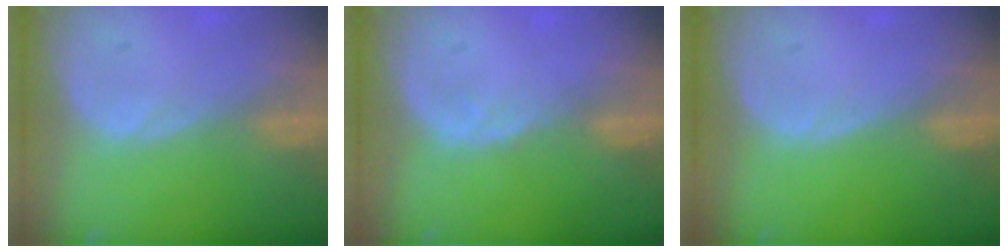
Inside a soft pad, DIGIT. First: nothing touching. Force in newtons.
{"total": 1.1, "press": 1.1, "slide": 0.2}
{"total": 0.0}